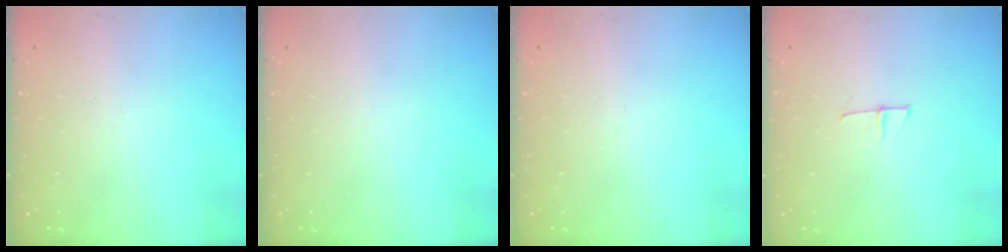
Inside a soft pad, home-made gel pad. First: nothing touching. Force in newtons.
{"total": 0.0}
{"total": 0.0}
{"total": 4.5, "press": 4.5, "slide": 0.4}